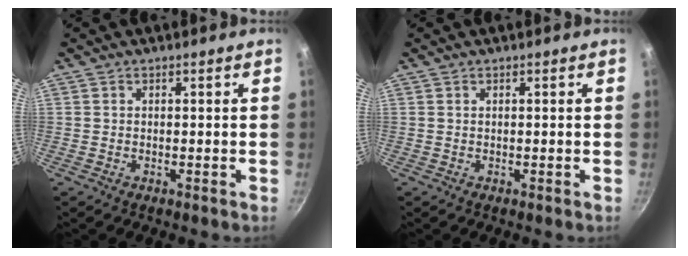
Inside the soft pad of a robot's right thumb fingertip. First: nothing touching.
{"total": 0.0}